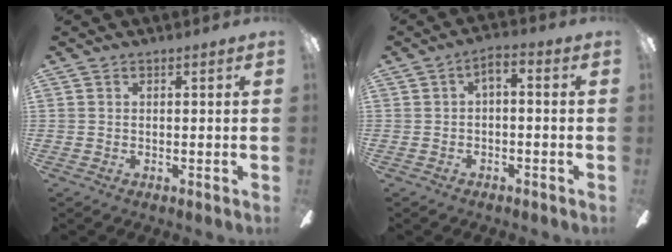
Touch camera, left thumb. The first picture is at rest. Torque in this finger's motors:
{"motor_torque": [-0.27, 0.59, 0.16, 0.08, -0.10]}